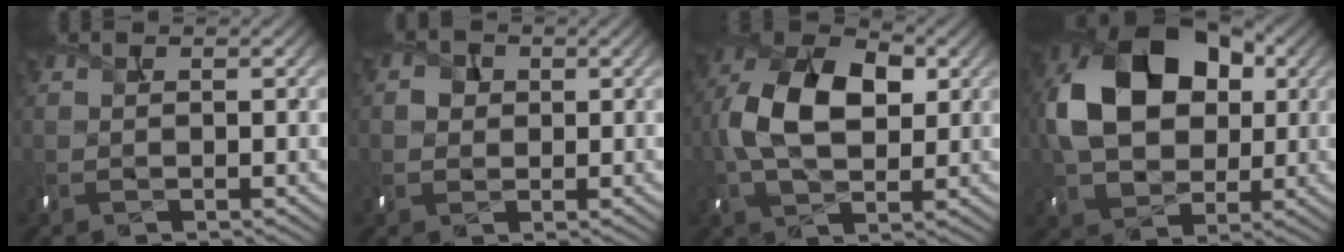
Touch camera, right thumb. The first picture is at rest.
{"total": 2.1, "force": [0.3, 2.0, 0.6], "torque": [-0.013, 0.000, 0.002]}
{"total": 11.6, "force": [1.2, 7.0, 9.1], "torque": [-0.188, 0.016, 0.013]}
{"total": 15.0, "force": [2.5, 10.6, 10.4], "torque": [-0.203, 0.017, 0.042]}